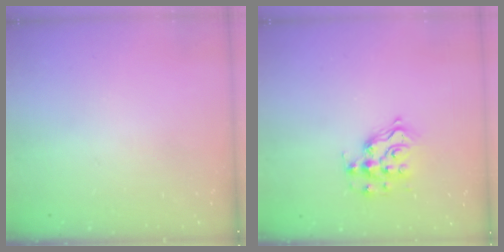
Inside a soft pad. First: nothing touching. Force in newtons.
{"total": 10.8, "press": 10.8, "slide": 0.9}